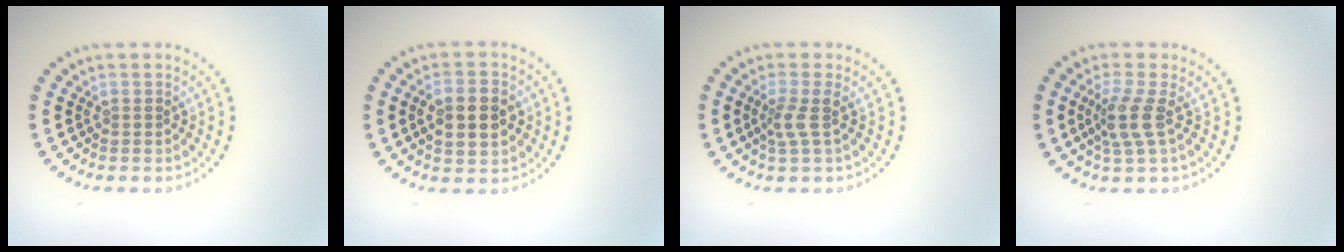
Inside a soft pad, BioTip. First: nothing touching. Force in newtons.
{"total": 4.3, "press": 4.3, "slide": 0.1}
{"total": 1.9, "press": 1.4, "slide": 1.2}
{"total": 2.7, "press": 2.0, "slide": 1.8}